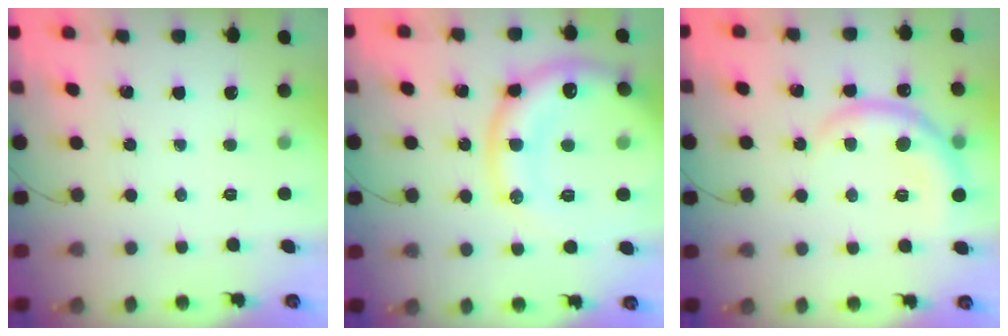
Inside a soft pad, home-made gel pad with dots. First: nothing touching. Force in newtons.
{"total": 21.3, "press": 21.1, "slide": 2.5}
{"total": 9.3, "press": 9.2, "slide": 0.5}